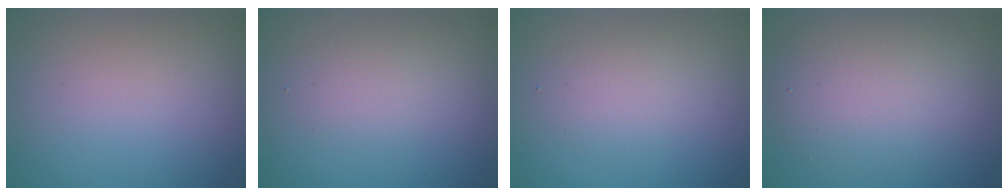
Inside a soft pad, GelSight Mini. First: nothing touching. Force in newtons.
{"total": 2.0, "press": 2.0, "slide": 0.0}
{"total": 2.2, "press": 2.2, "slide": 0.0}
{"total": 5.6, "press": 5.6, "slide": 0.5}